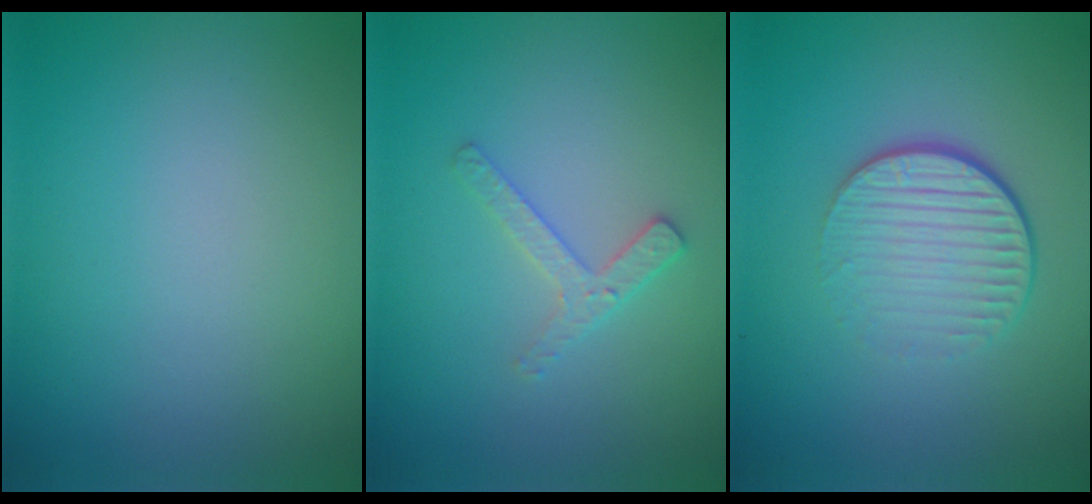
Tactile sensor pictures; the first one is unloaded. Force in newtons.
{"total": 1.9, "press": 1.8, "slide": 0.4}
{"total": 4.6, "press": 2.8, "slide": 3.6}